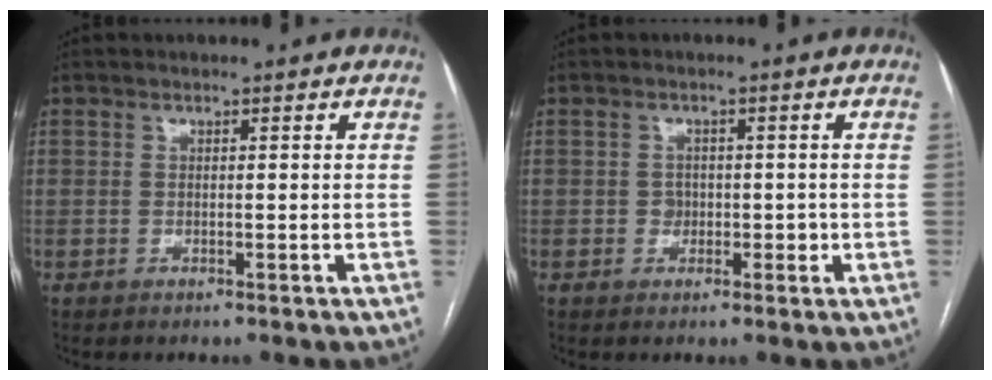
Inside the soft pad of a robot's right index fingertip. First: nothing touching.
{"total": 2.2, "force": [-0.3, 1.9, 1.1], "torque": [-0.012, 0.005, -0.004]}